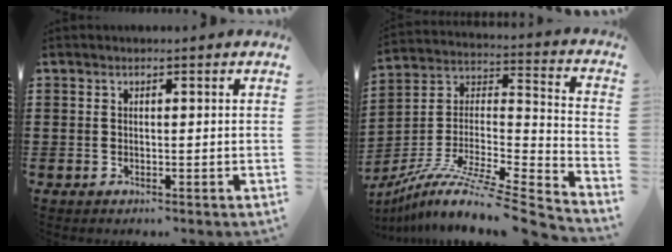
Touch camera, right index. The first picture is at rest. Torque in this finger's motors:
{"motor_torque": [-0.03, 0.71, -0.79, -0.02]}